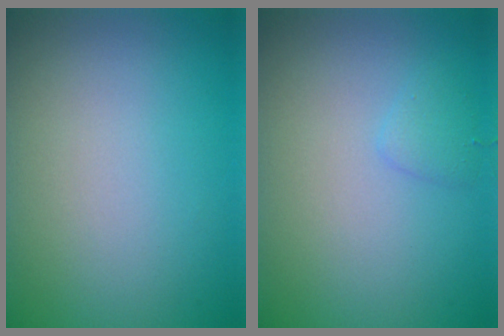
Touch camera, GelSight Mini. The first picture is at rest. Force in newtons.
{"total": 1.0, "press": 1.0, "slide": 0.1}